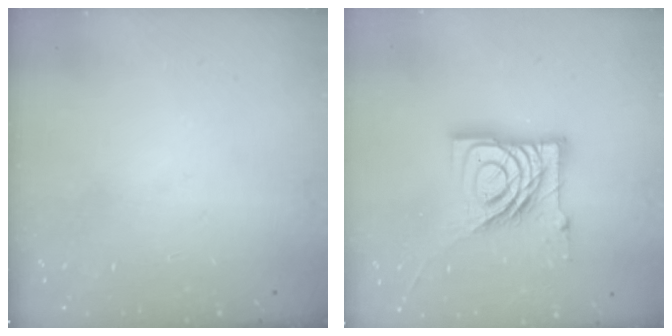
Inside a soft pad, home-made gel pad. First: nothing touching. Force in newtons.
{"total": 15.9, "press": 15.8, "slide": 1.4}